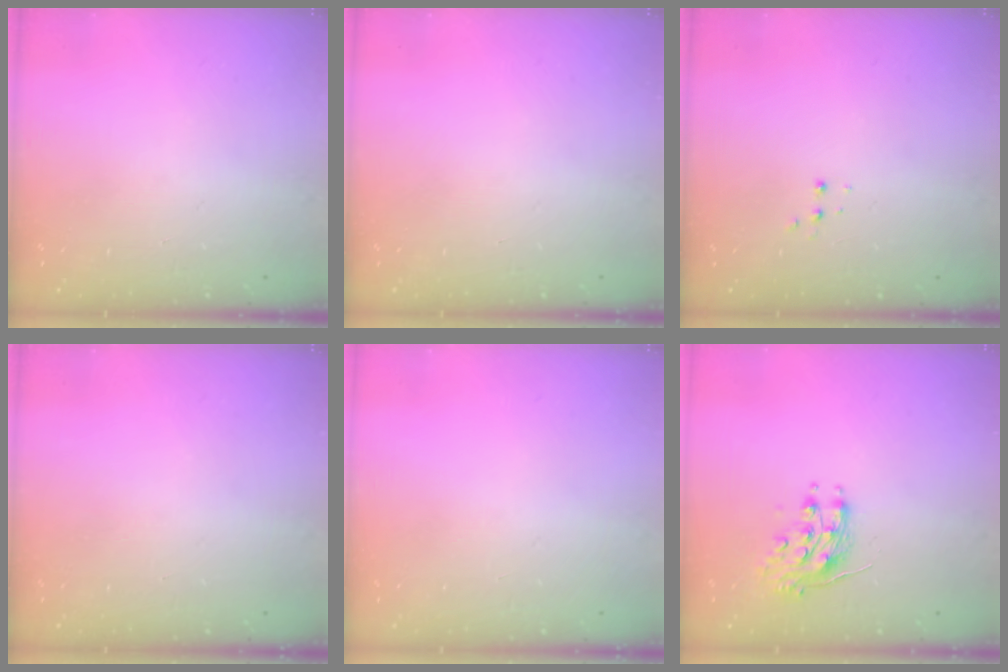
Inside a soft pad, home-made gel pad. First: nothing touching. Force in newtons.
{"total": 0.0}
{"total": 3.0, "press": 2.9, "slide": 0.7}
{"total": 0.0}
{"total": 0.0}
{"total": 8.4, "press": 8.3, "slide": 0.4}